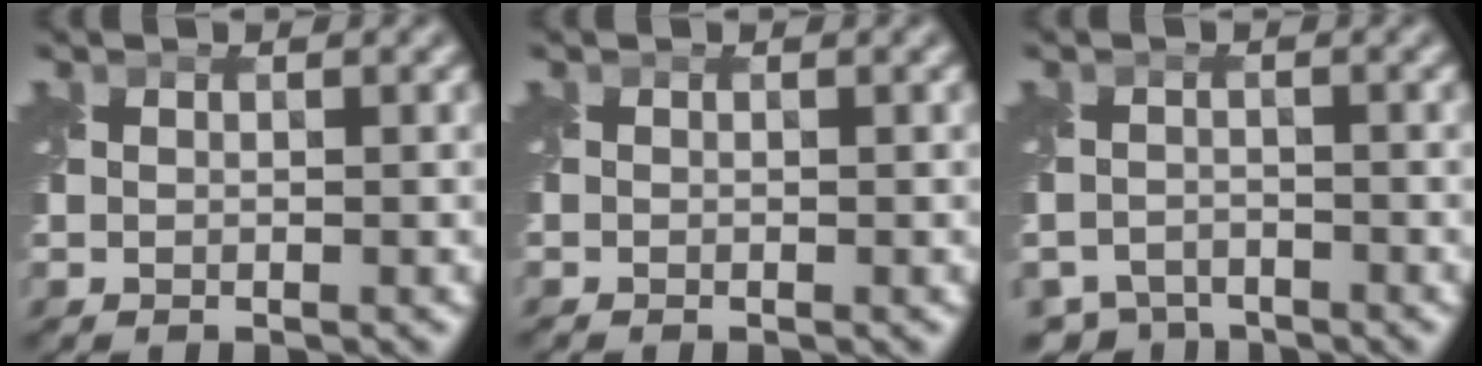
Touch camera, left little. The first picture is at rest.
{"total": 0.0}
{"total": 3.8, "force": [-3.6, 1.2, 0.3], "torque": [0.002, -0.013, -0.067]}